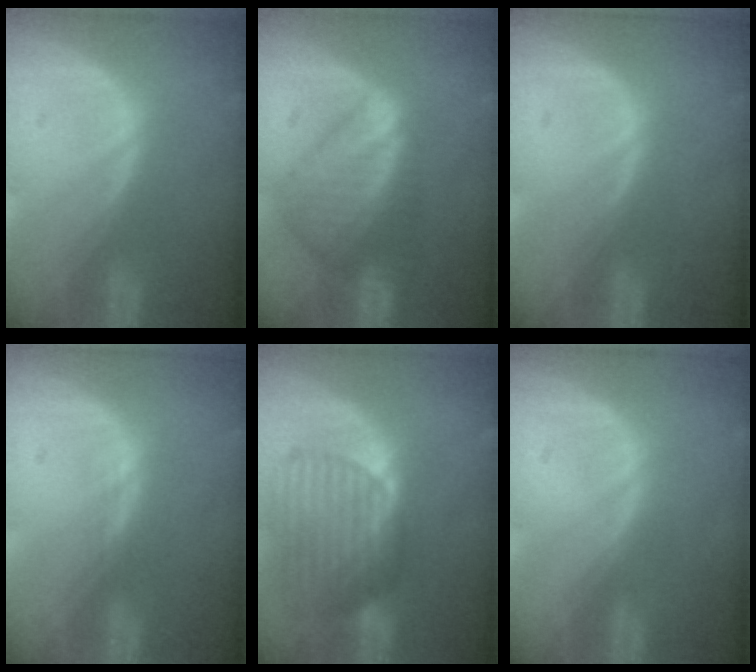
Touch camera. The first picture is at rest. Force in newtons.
{"total": 8.9, "press": 7.7, "slide": 4.6}
{"total": 0.0}
{"total": 0.8, "press": 0.6, "slide": 0.5}
{"total": 9.7, "press": 8.5, "slide": 4.7}
{"total": 0.0}